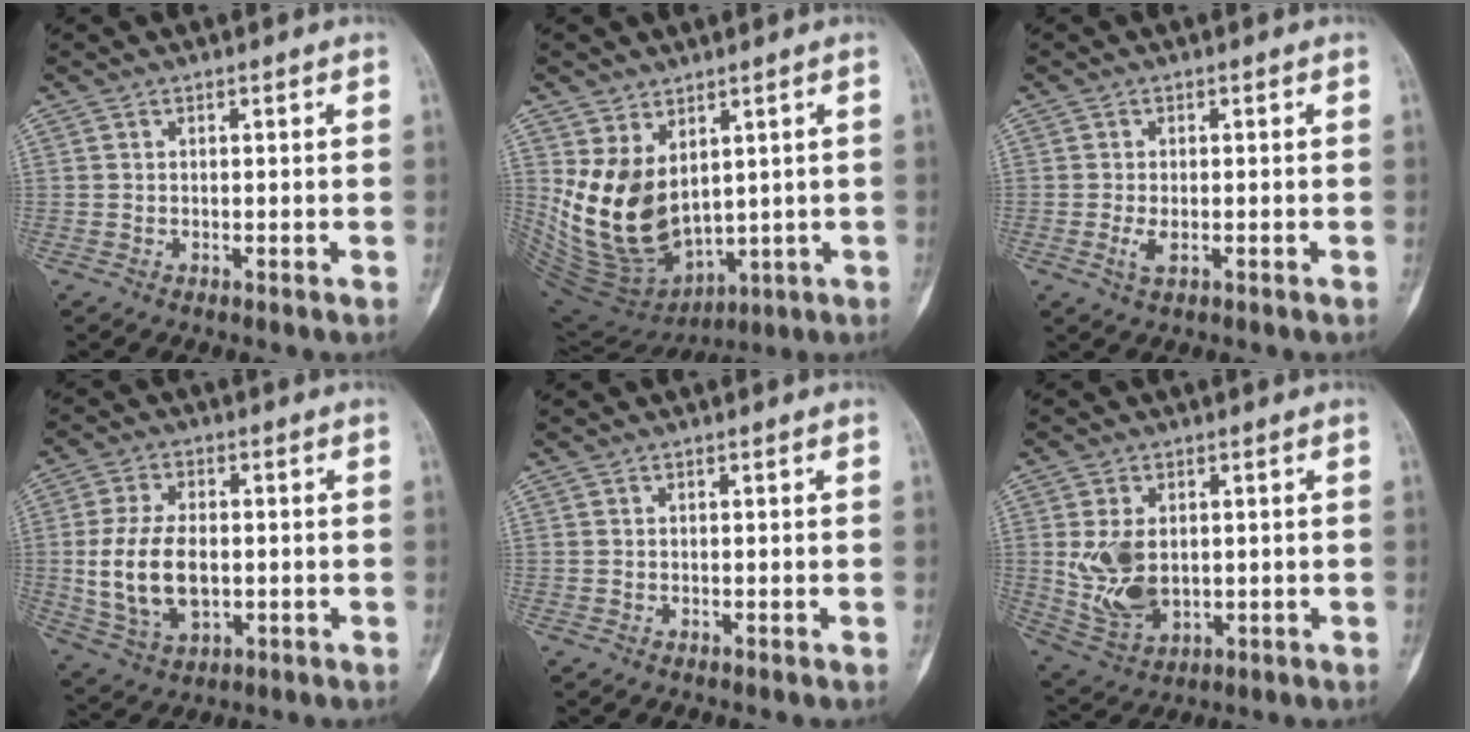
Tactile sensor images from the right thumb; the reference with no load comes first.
{"total": 15.3, "force": [2.6, 10.4, 10.9], "torque": [-0.174, -0.032, 0.088]}
{"total": 2.6, "force": [-0.8, 1.1, 2.2], "torque": [-0.054, -0.005, -0.014]}
{"total": 12.7, "force": [-0.7, 7.7, 10.1], "torque": [-0.193, -0.003, 0.000]}
{"total": 0.0}
{"total": 10.3, "force": [0.6, 6.7, 7.8], "torque": [-0.144, -0.009, 0.031]}